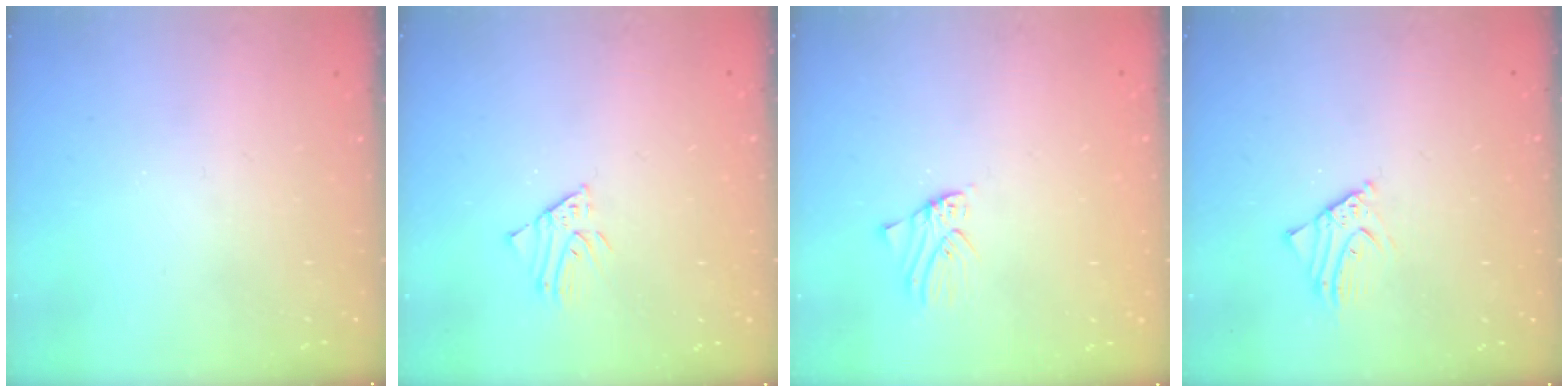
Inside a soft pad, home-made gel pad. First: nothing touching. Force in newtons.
{"total": 1.9, "press": 1.9, "slide": 0.1}
{"total": 1.1, "press": 1.1, "slide": 0.1}
{"total": 2.8, "press": 2.8, "slide": 0.2}